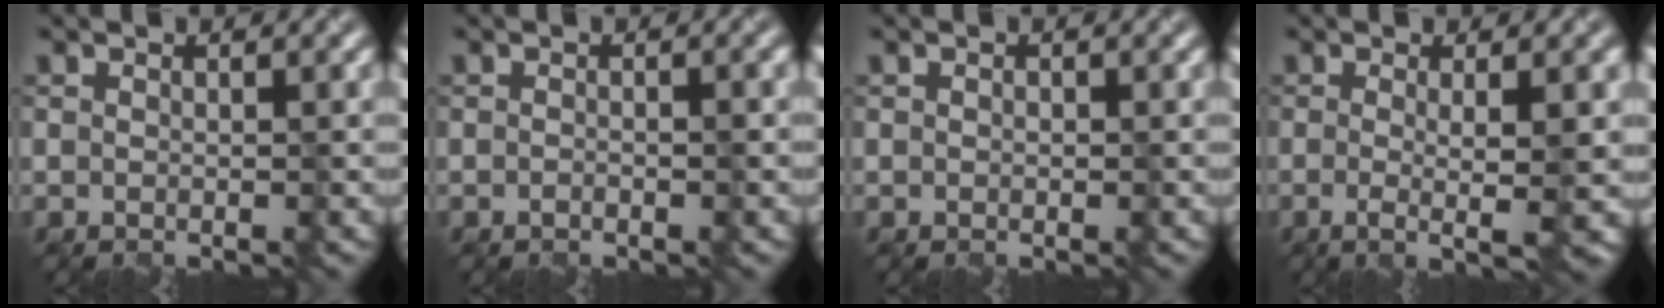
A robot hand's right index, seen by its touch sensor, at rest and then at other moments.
{"total": 1.3, "force": [-0.4, 0.6, 1.1], "torque": [-0.001, 0.006, -0.008]}
{"total": 0.0}
{"total": 4.7, "force": [-0.3, 1.1, 4.6], "torque": [-0.065, -0.002, -0.005]}